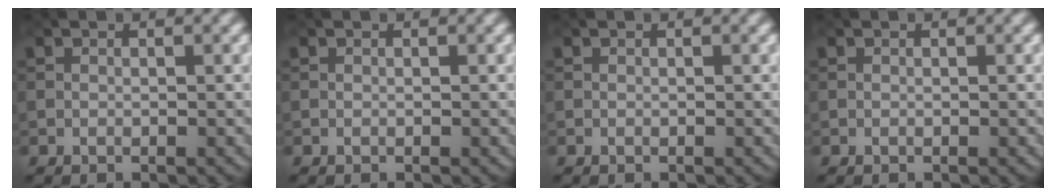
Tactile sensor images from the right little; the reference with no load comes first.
{"total": 0.0}
{"total": 0.0}
{"total": 0.0}